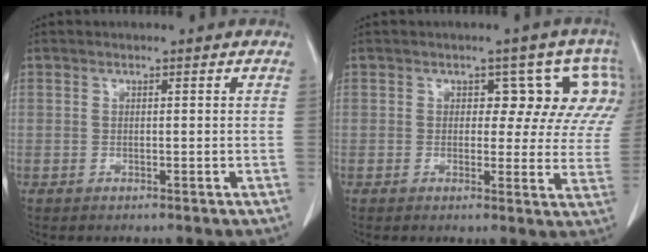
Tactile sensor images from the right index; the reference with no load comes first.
{"total": 7.4, "force": [3.2, 4.5, 4.9], "torque": [-0.037, 0.012, 0.018]}